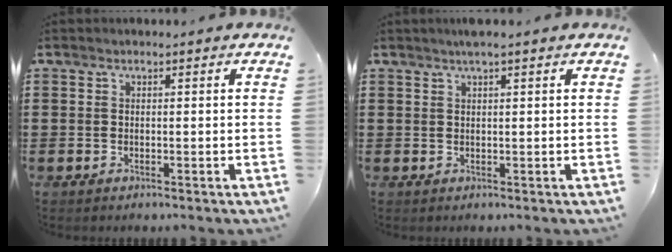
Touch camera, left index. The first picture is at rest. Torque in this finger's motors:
{"motor_torque": [0.54, -0.53, 0.00, 0.06]}